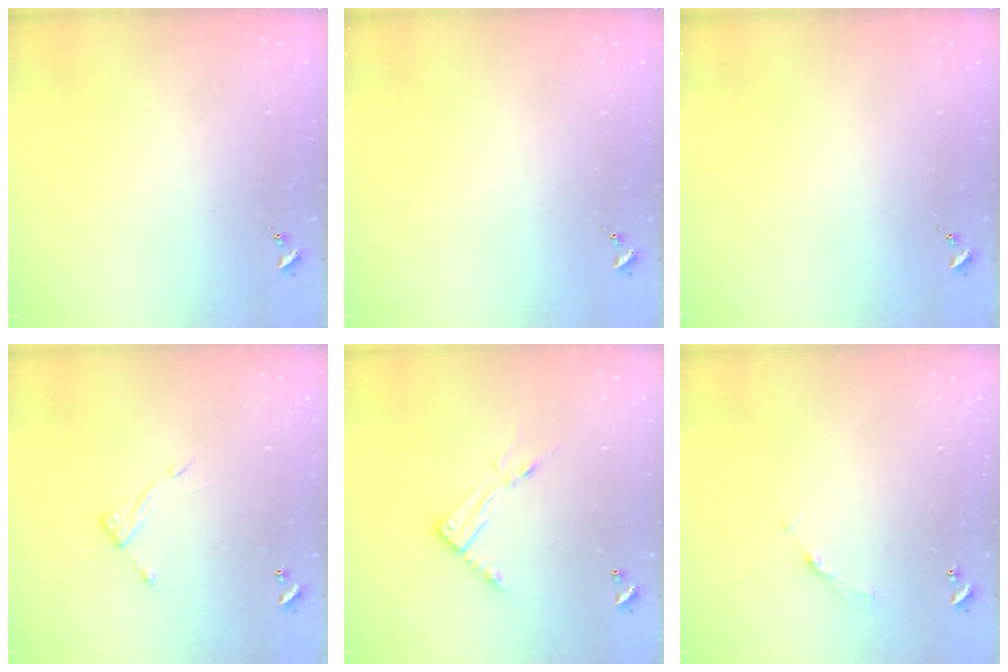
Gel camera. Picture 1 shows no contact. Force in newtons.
{"total": 0.0}
{"total": 0.0}
{"total": 6.4, "press": 6.4, "slide": 0.7}
{"total": 9.6, "press": 9.6, "slide": 0.4}
{"total": 5.1, "press": 5.1, "slide": 0.5}